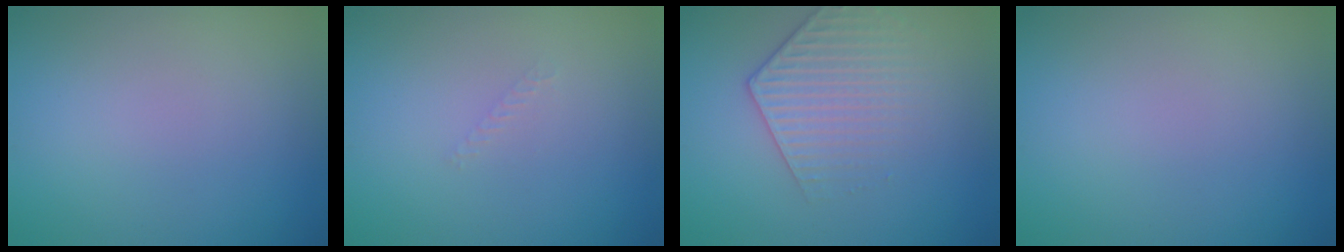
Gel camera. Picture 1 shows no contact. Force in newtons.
{"total": 0.6, "press": 0.6, "slide": 0.1}
{"total": 3.2, "press": 2.9, "slide": 1.2}
{"total": 0.0}